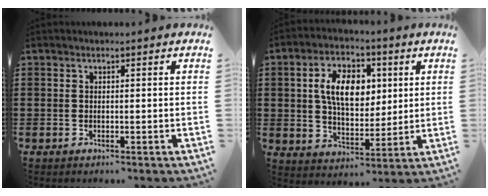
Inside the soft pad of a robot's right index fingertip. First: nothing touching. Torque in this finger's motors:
{"motor_torque": [1.43, 0.19, 1.05, 0.21]}